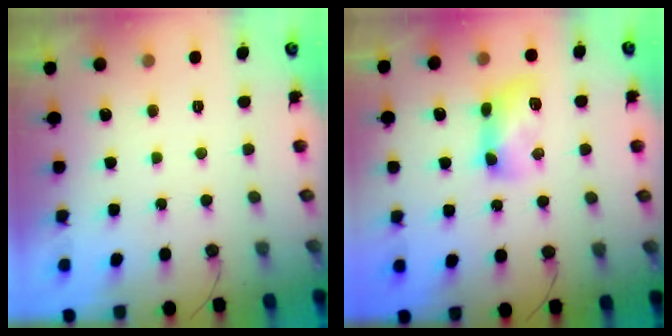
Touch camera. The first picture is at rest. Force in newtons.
{"total": 10.3, "press": 10.2, "slide": 0.8}